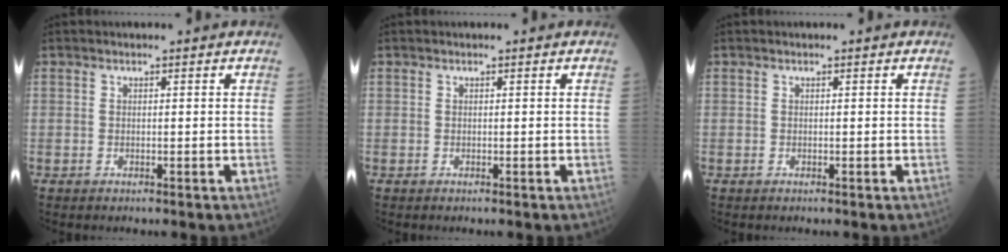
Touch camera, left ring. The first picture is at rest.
{"total": 0.0}
{"total": 0.0}